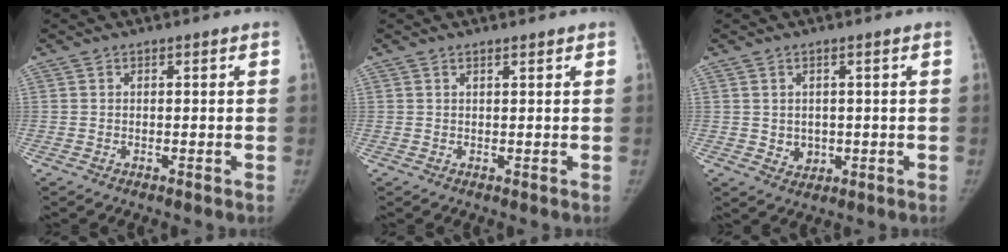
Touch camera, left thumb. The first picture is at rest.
{"total": 0.9, "force": [0.7, 0.2, 0.5], "torque": [-0.009, -0.004, 0.013]}
{"total": 3.0, "force": [0.0, 2.6, 1.6], "torque": [-0.013, -0.003, 0.011]}